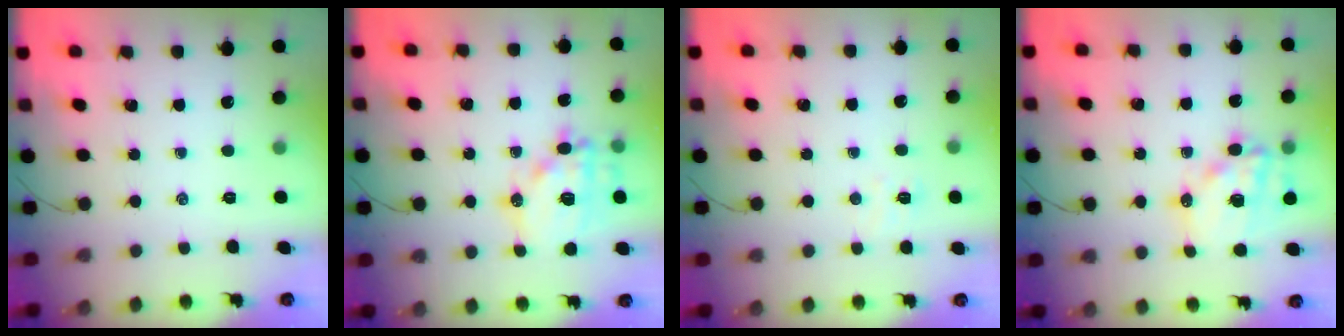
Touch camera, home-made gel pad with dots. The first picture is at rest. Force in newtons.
{"total": 15.9, "press": 15.6, "slide": 3.2}
{"total": 4.8, "press": 4.7, "slide": 1.2}
{"total": 14.1, "press": 13.8, "slide": 3.3}